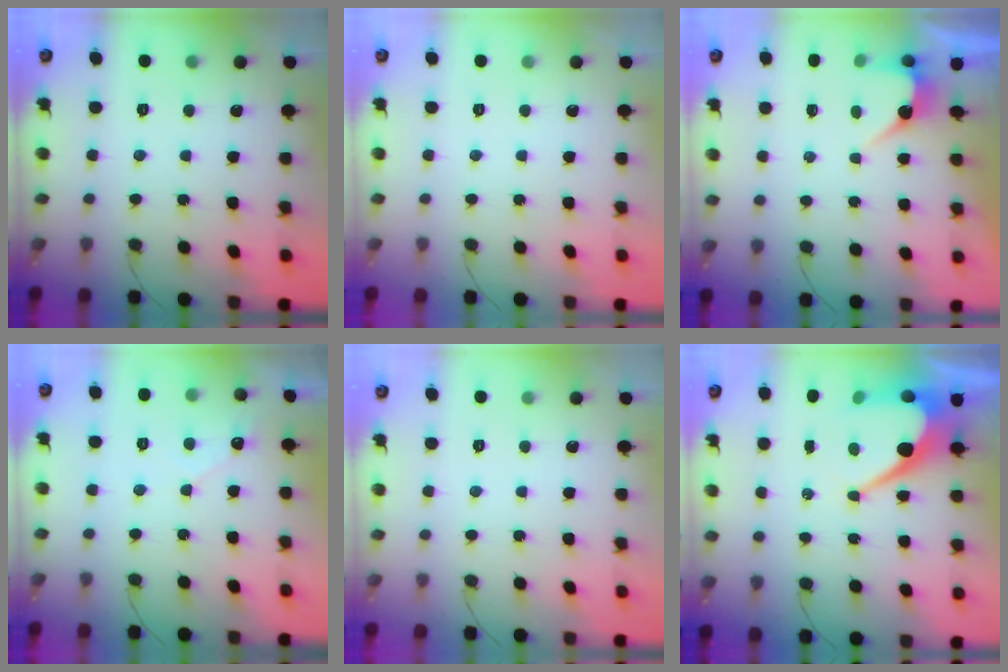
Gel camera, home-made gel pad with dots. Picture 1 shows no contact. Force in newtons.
{"total": 0.0}
{"total": 4.2, "press": 4.2, "slide": 0.2}
{"total": 2.7, "press": 2.7, "slide": 0.1}
{"total": 0.0}
{"total": 11.7, "press": 11.7, "slide": 0.8}